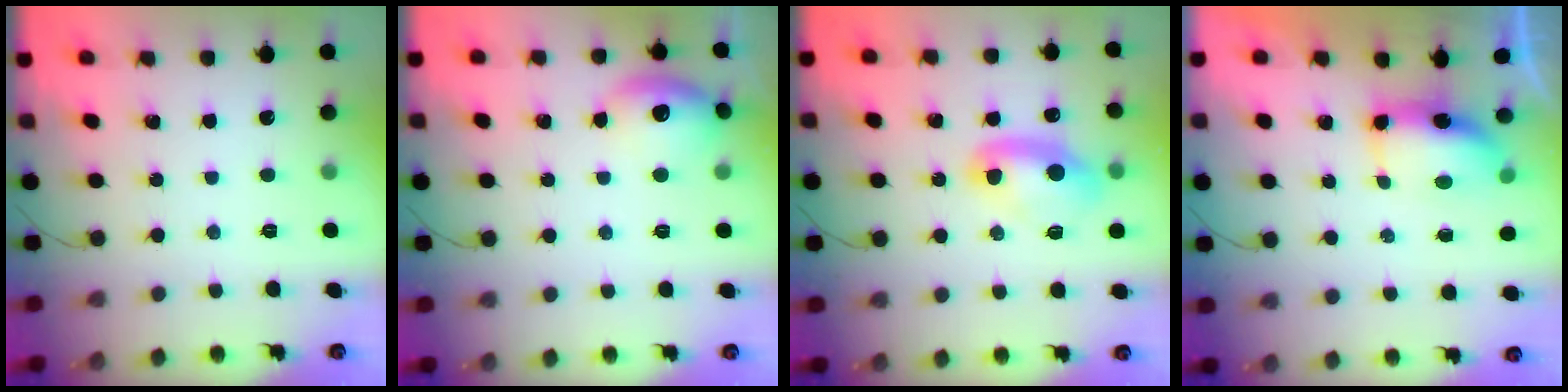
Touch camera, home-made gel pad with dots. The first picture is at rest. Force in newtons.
{"total": 10.7, "press": 10.6, "slide": 1.5}
{"total": 10.6, "press": 10.4, "slide": 2.1}
{"total": 7.0, "press": 6.9, "slide": 1.1}